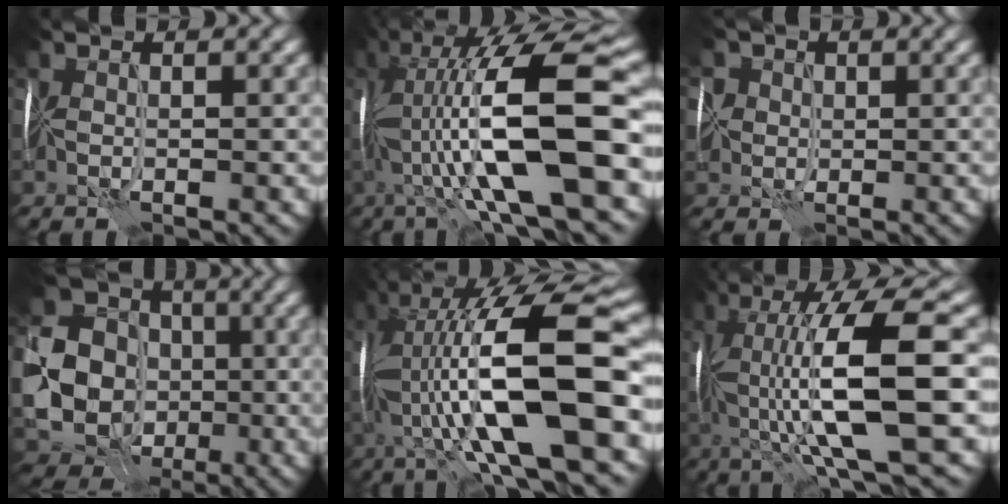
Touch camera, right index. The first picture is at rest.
{"total": 13.6, "force": [-1.5, 3.5, 13.0], "torque": [-0.239, 0.047, -0.017]}
{"total": 3.3, "force": [0.2, 3.3, 0.3], "torque": [0.010, 0.031, -0.021]}
{"total": 12.7, "force": [-1.7, 11.7, 4.5], "torque": [-0.117, 0.001, -0.035]}
{"total": 14.9, "force": [-1.4, 4.3, 14.2], "torque": [-0.269, 0.053, -0.015]}
{"total": 10.5, "force": [-0.7, 2.2, 10.3], "torque": [-0.181, 0.034, 0.000]}